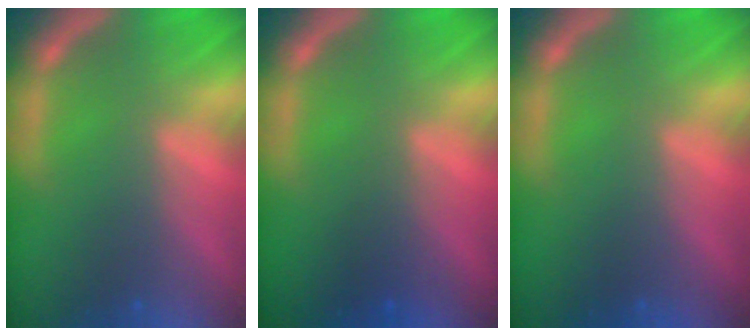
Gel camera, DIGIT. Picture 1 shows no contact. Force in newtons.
{"total": 1.5}
{"total": 0.0}